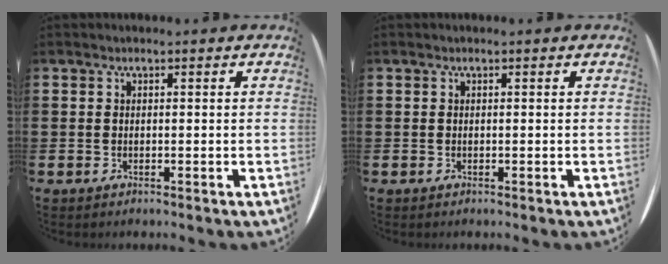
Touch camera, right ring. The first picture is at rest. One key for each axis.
{"total": 0.0}